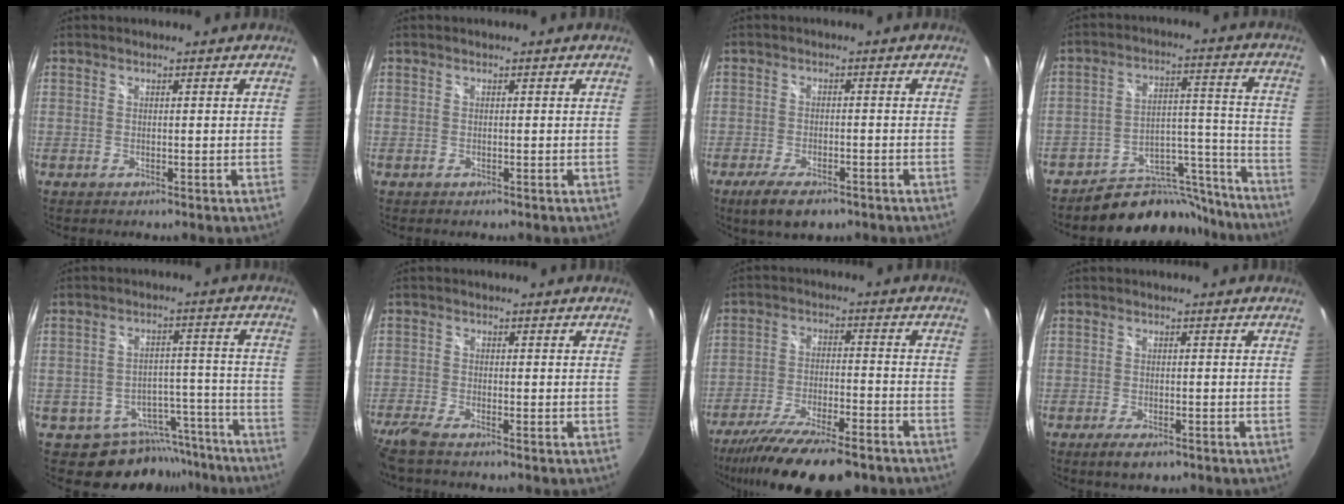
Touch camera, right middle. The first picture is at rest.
{"total": 0.0}
{"total": 7.4, "force": [-5.2, 2.6, 4.6], "torque": [-0.105, -0.021, -0.084]}
{"total": 15.8, "force": [-14.3, 6.3, 2.0], "torque": [-0.012, 0.070, -0.201]}
{"total": 11.2, "force": [-9.2, 6.2, 1.7], "torque": [-0.024, 0.035, -0.111]}
{"total": 6.0, "force": [-5.0, 0.5, 3.2], "torque": [-0.089, -0.025, -0.098]}
{"total": 18.5, "force": [-14.8, 4.1, 10.3], "torque": [-0.201, -0.042, -0.240]}
{"total": 3.9, "force": [-2.6, 1.5, 2.6], "torque": [-0.057, -0.014, -0.044]}